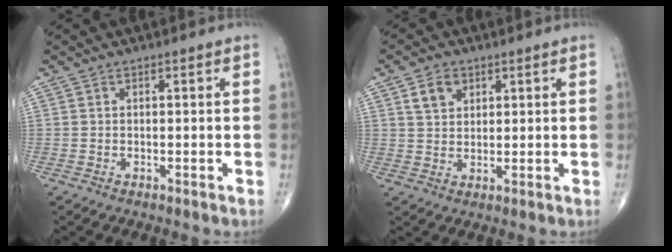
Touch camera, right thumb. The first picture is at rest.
{"total": 4.7, "force": [2.2, 3.4, 2.3], "torque": [-0.027, -0.008, 0.041]}